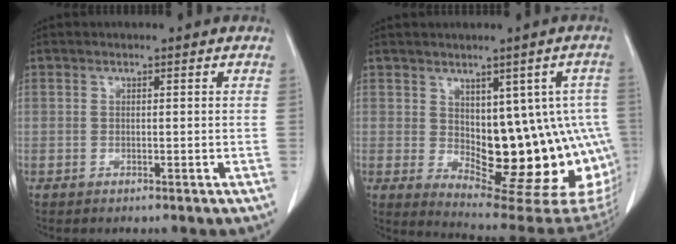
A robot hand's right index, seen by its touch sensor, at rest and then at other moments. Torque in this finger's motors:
{"motor_torque": [1.28, -0.44, 0.36, 0.06]}